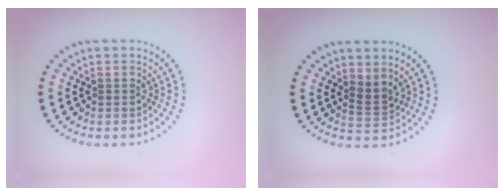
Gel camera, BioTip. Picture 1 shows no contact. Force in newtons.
{"total": 1.9, "press": 1.3, "slide": 1.3}